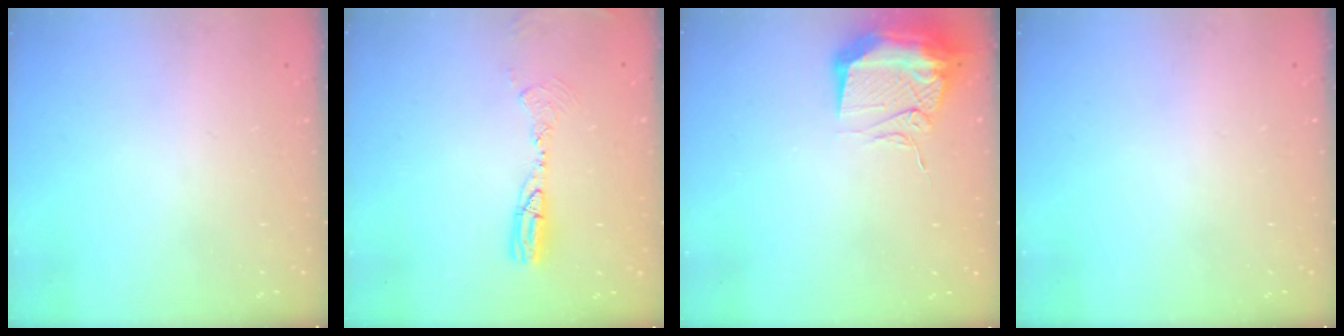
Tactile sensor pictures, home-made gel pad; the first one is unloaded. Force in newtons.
{"total": 9.2, "press": 9.0, "slide": 2.2}
{"total": 13.6, "press": 13.3, "slide": 2.8}
{"total": 0.0}